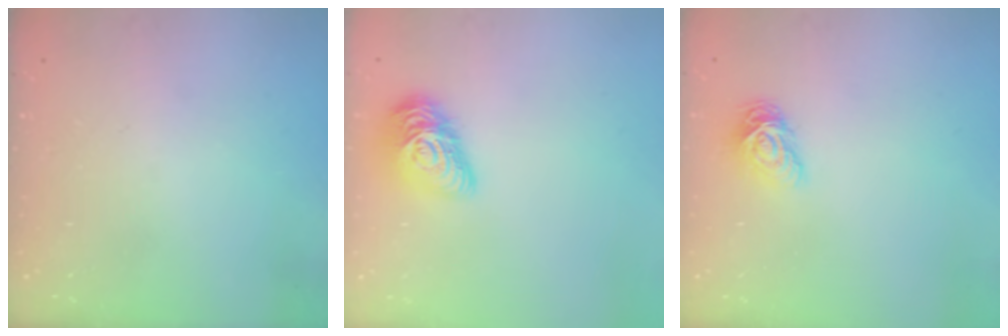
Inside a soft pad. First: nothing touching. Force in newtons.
{"total": 14.2, "press": 14.2, "slide": 0.8}
{"total": 7.6, "press": 7.6, "slide": 0.7}